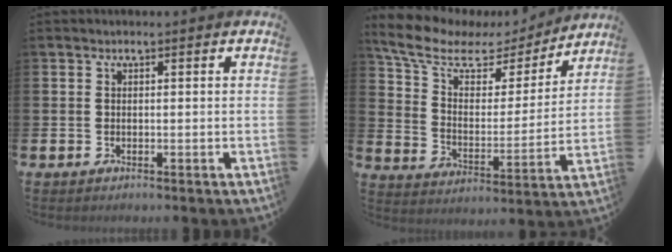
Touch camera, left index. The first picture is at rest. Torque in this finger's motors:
{"motor_torque": [1.19, -0.95, 0.48, 0.07]}